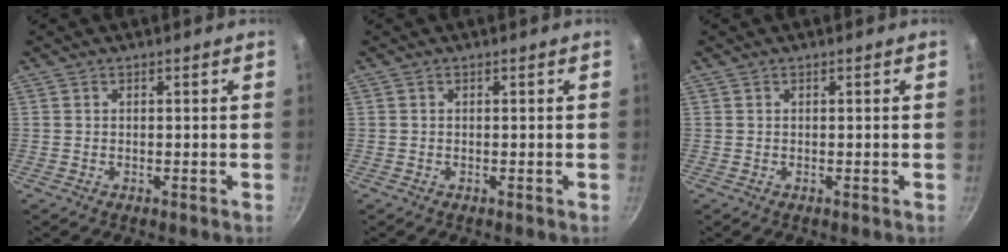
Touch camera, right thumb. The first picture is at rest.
{"total": 0.0}
{"total": 0.0}